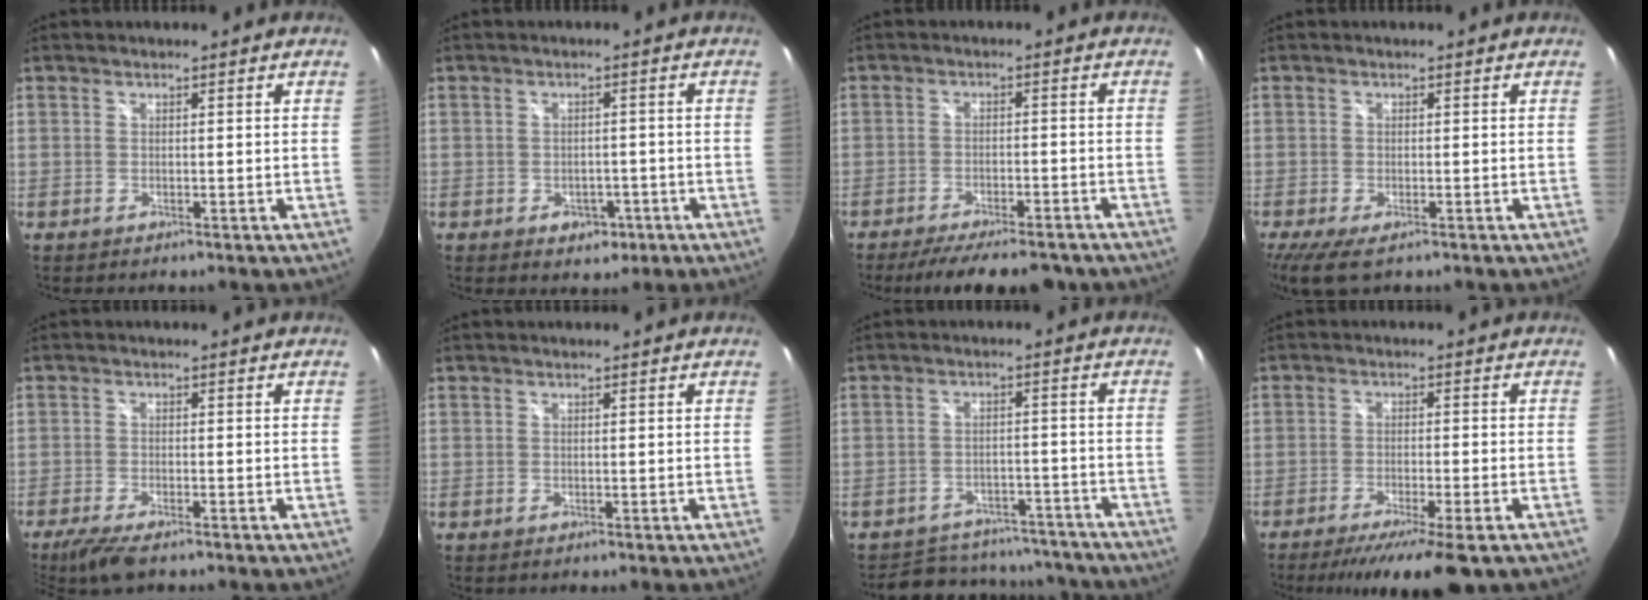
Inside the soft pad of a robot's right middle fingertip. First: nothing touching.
{"total": 3.7, "force": [-1.4, 2.9, 1.8], "torque": [-0.030, 0.005, -0.010]}
{"total": 13.1, "force": [-10.9, 3.4, 6.4], "torque": [-0.123, -0.016, -0.151]}
{"total": 5.8, "force": [-3.6, 2.1, 4.1], "torque": [-0.090, -0.029, -0.060]}
{"total": 6.5, "force": [-5.1, 1.3, 3.9], "torque": [-0.094, -0.022, -0.092]}
{"total": 0.0}
{"total": 15.9, "force": [-13.9, 6.3, 4.3], "torque": [-0.095, 0.032, -0.166]}
{"total": 11.0, "force": [-8.2, 1.1, 7.3], "torque": [-0.144, -0.033, -0.128]}